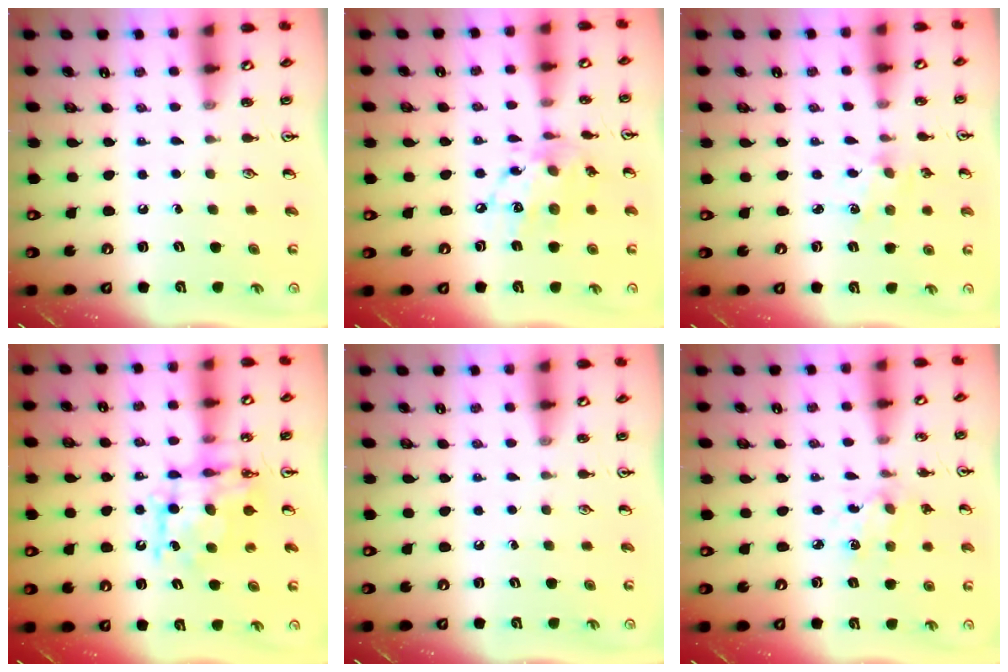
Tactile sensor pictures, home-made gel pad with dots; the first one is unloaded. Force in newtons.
{"total": 13.2, "press": 13.2, "slide": 0.9}
{"total": 2.0, "press": 2.0, "slide": 0.3}
{"total": 10.3, "press": 10.3, "slide": 0.4}
{"total": 0.0}
{"total": 2.5, "press": 2.4, "slide": 0.7}